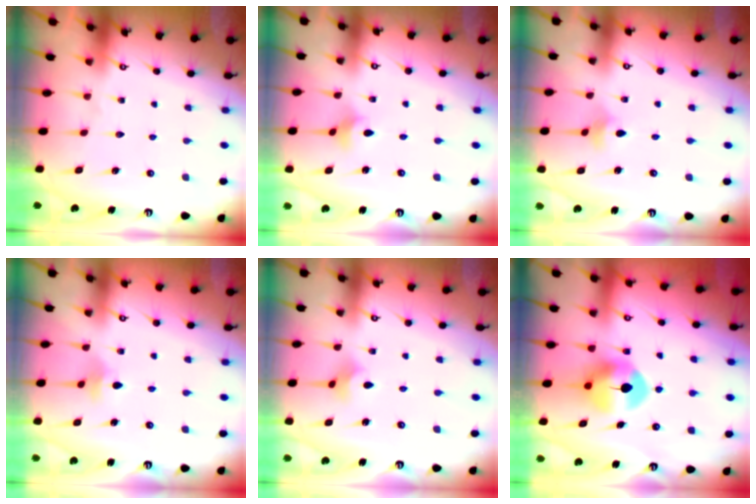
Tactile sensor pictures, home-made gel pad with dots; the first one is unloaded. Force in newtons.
{"total": 2.8, "press": 2.7, "slide": 0.7}
{"total": 3.1, "press": 3.0, "slide": 0.6}
{"total": 4.6, "press": 4.5, "slide": 1.0}
{"total": 3.3, "press": 3.2, "slide": 0.5}
{"total": 8.8, "press": 8.7, "slide": 1.6}